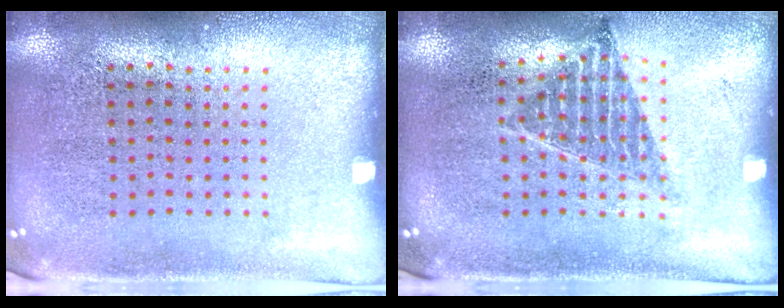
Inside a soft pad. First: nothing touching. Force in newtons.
{"total": 0.9, "press": 0.9, "slide": 0.2}